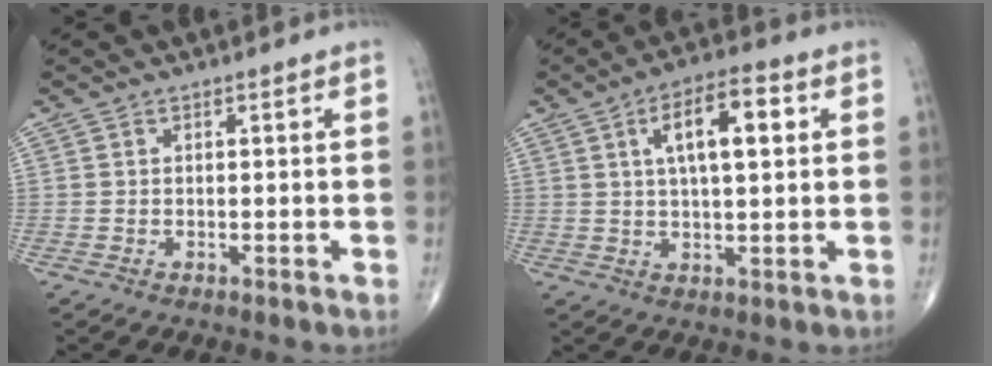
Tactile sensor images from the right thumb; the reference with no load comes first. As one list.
[{"total": 10.6, "force": [3.0, 4.0, 9.3], "torque": [-0.145, 0.008, 0.046]}]